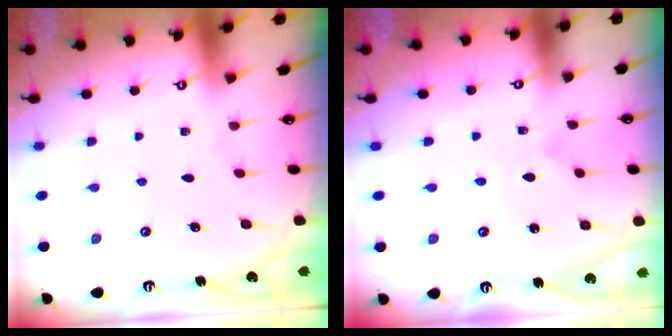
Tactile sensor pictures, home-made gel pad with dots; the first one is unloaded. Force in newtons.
{"total": 1.2, "press": 1.2, "slide": 0.0}